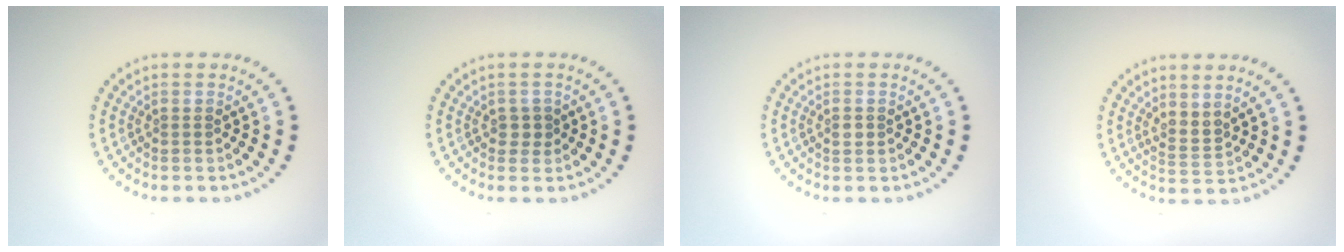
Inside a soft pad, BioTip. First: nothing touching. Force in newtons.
{"total": 1.2, "press": 1.1, "slide": 0.4}
{"total": 0.7, "press": 0.7, "slide": 0.3}
{"total": 2.0, "press": 1.4, "slide": 1.4}